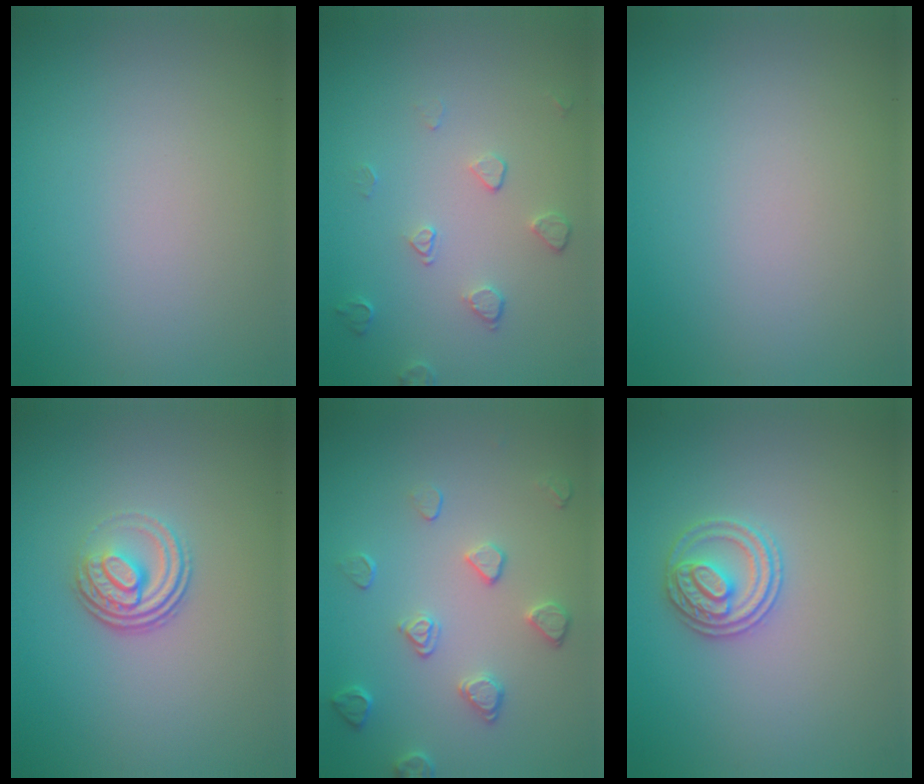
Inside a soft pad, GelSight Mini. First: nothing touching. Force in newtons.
{"total": 1.6, "press": 1.1, "slide": 1.2}
{"total": 0.0}
{"total": 3.5, "press": 2.4, "slide": 2.5}
{"total": 2.4, "press": 1.9, "slide": 1.4}
{"total": 2.7, "press": 2.6, "slide": 0.5}